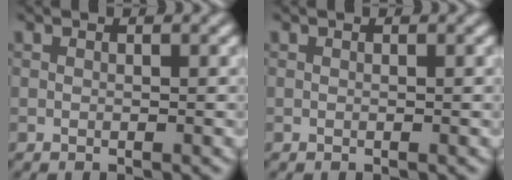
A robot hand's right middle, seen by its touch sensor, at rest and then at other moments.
{"total": 0.0}